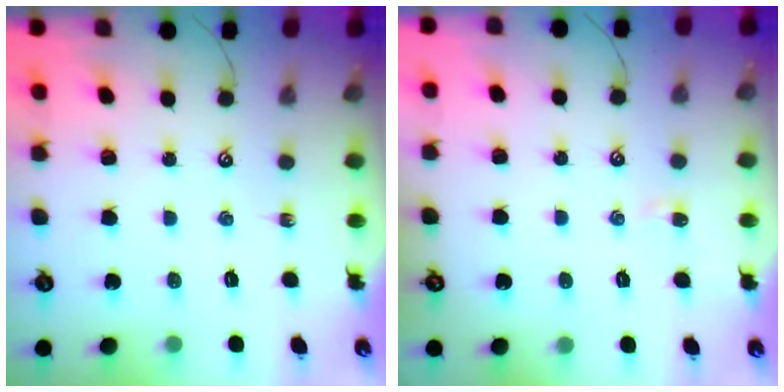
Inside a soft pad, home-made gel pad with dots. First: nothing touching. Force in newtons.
{"total": 0.0}